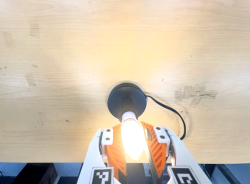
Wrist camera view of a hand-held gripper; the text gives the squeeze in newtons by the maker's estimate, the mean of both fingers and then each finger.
{"total": 15.1, "left": 14.0, "right": 16.3}